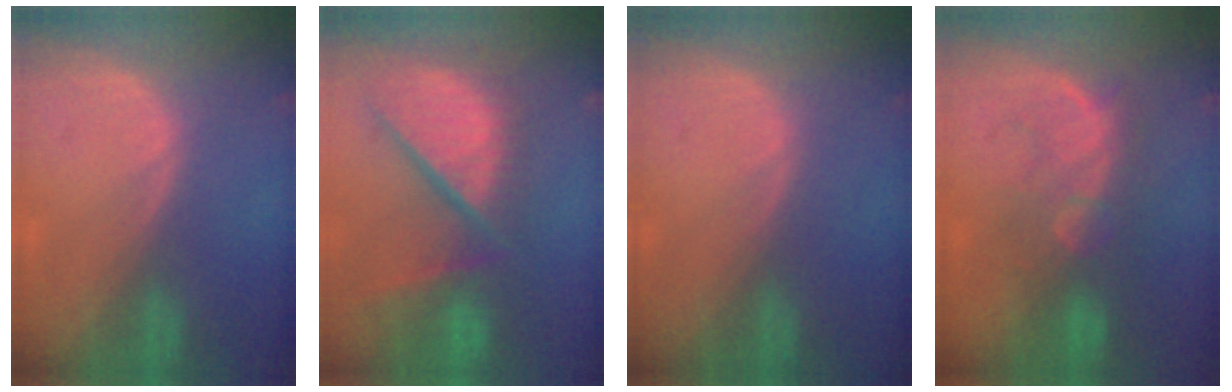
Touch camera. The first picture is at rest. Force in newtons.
{"total": 12.9, "press": 10.7, "slide": 7.2}
{"total": 0.0}
{"total": 7.9, "press": 7.8, "slide": 1.3}